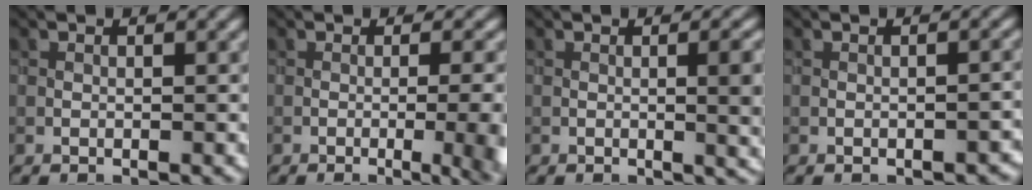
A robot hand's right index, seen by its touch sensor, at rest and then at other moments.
{"total": 8.1, "force": [-2.6, 3.3, 6.9], "torque": [-0.050, -0.002, -0.019]}
{"total": 3.7, "force": [-0.2, 1.0, 3.6], "torque": [-0.051, -0.006, 0.000]}
{"total": 1.8, "force": [-1.4, 0.7, 0.9], "torque": [-0.009, 0.004, -0.012]}